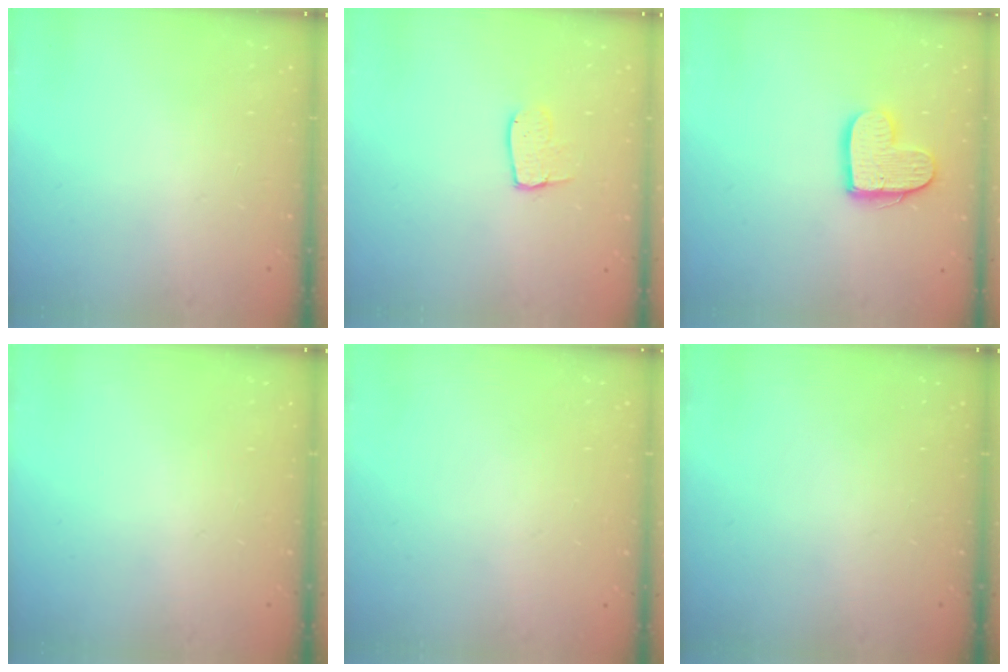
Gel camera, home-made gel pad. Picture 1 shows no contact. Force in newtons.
{"total": 5.1, "press": 5.1, "slide": 0.4}
{"total": 13.4, "press": 13.3, "slide": 1.2}
{"total": 0.0}
{"total": 0.0}
{"total": 0.0}